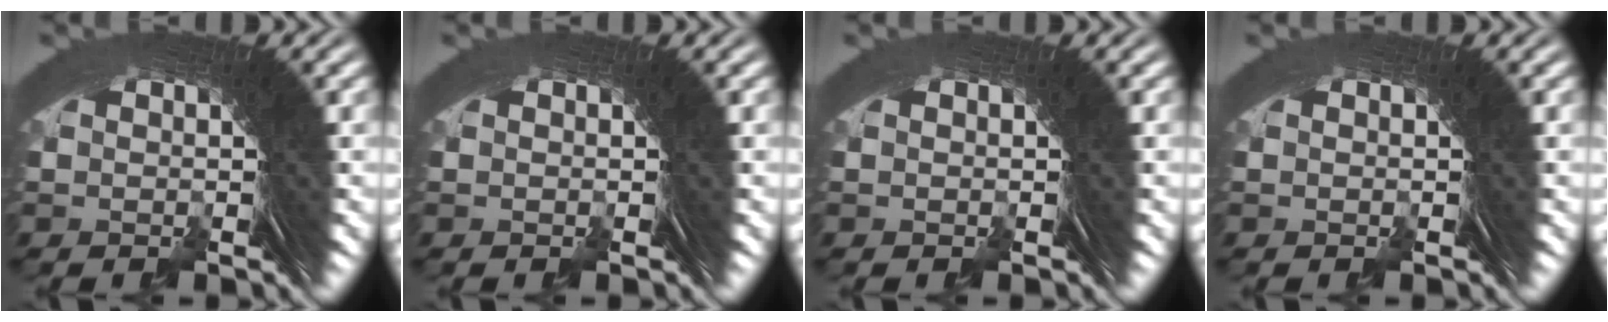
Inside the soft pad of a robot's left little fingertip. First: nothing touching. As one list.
[{"total": 0.0}, {"total": 0.0}, {"total": 0.0}]